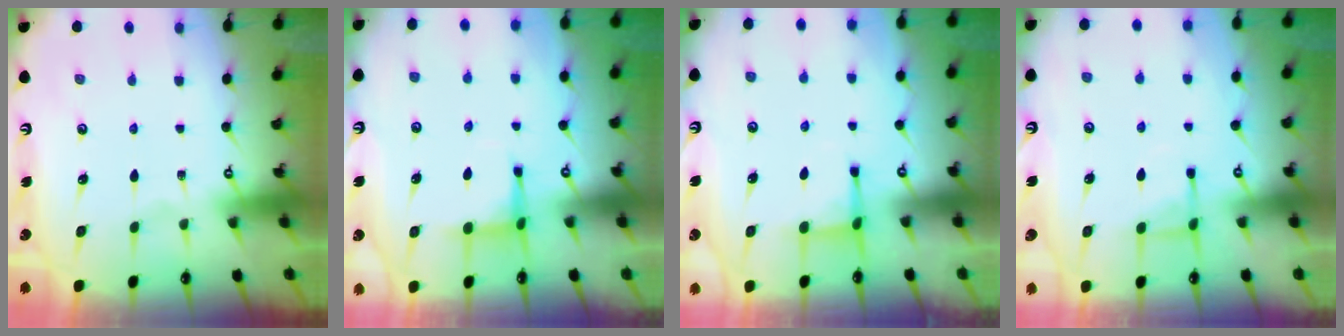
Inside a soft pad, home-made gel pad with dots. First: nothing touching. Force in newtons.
{"total": 4.1, "press": 3.9, "slide": 1.1}
{"total": 2.9, "press": 2.8, "slide": 0.7}
{"total": 5.9, "press": 5.8, "slide": 0.8}